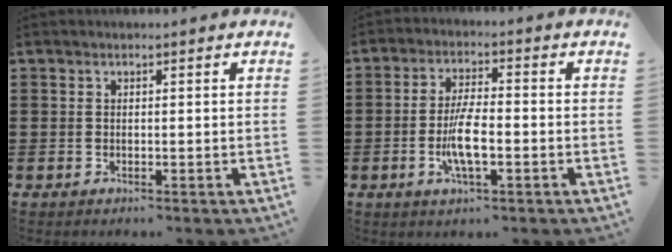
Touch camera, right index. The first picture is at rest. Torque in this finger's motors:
{"motor_torque": [1.62, 0.52, 0.64, 0.19]}